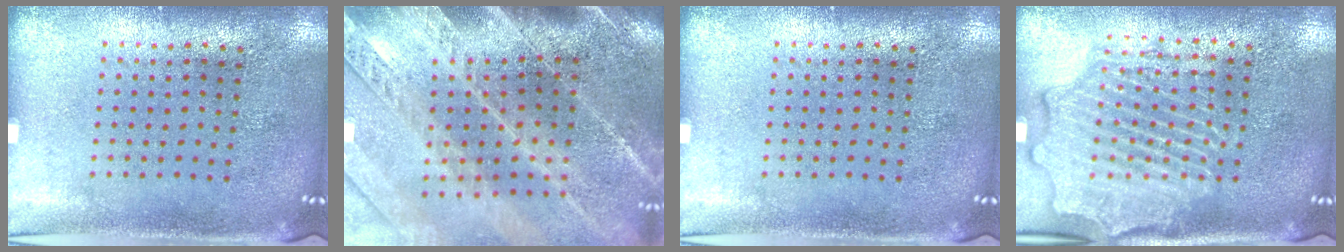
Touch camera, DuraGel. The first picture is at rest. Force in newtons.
{"total": 3.8, "press": 3.2, "slide": 2.1}
{"total": 0.0}
{"total": 2.3, "press": 2.2, "slide": 0.5}